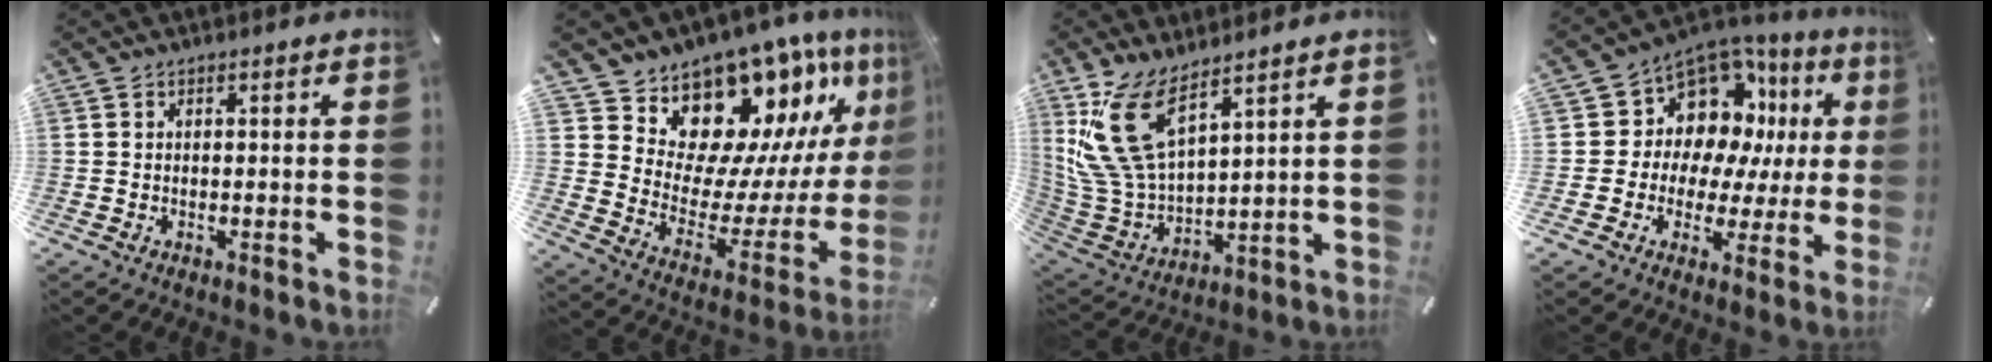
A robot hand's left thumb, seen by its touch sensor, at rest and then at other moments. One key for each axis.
{"total": 16.5, "fx": 14.0, "fy": 7.8, "fz": 4.0, "tx": -0.054, "ty": -0.147, "tz": 0.243}
{"total": 15.5, "fx": 9.0, "fy": 7.9, "fz": 9.8, "tx": -0.245, "ty": -0.037, "tz": 0.172}
{"total": 10.7, "fx": 5.9, "fy": 8.5, "fz": 3.0, "tx": -0.057, "ty": -0.070, "tz": 0.112}